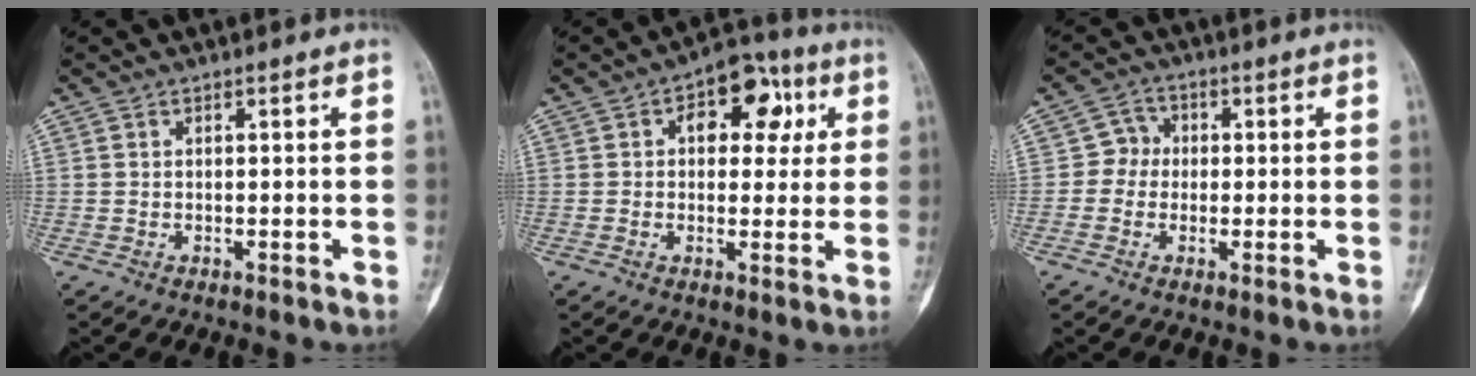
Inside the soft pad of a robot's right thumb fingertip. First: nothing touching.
{"total": 10.9, "force": [3.3, 6.8, 7.9], "torque": [-0.058, 0.018, 0.038]}
{"total": 3.8, "force": [-0.3, 3.6, 1.3], "torque": [0.009, 0.012, -0.017]}